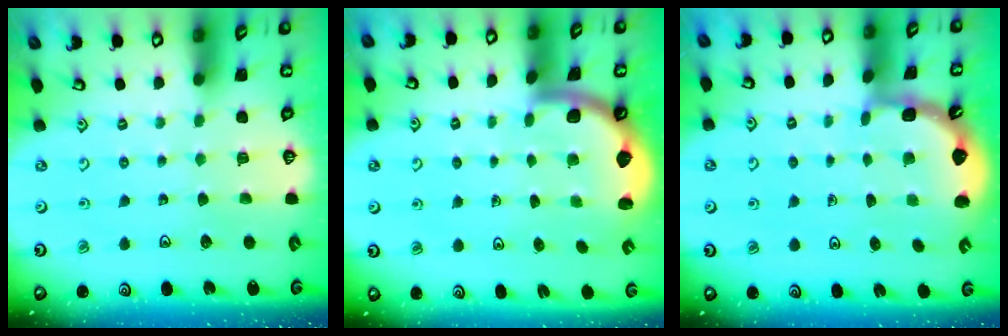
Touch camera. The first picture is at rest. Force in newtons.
{"total": 2.0, "press": 2.0, "slide": 0.3}
{"total": 2.0, "press": 2.0, "slide": 0.2}